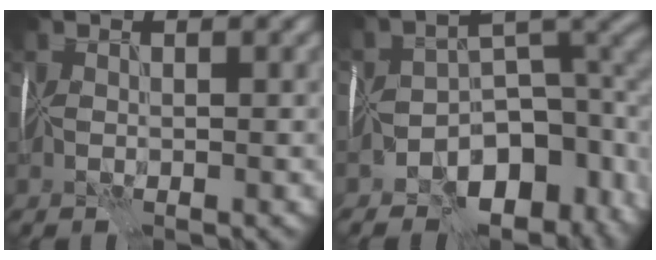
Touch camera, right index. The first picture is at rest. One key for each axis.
{"total": 11.9, "fx": -6.0, "fy": 6.8, "fz": 7.6, "tx": -0.093, "ty": -0.003, "tz": -0.094}